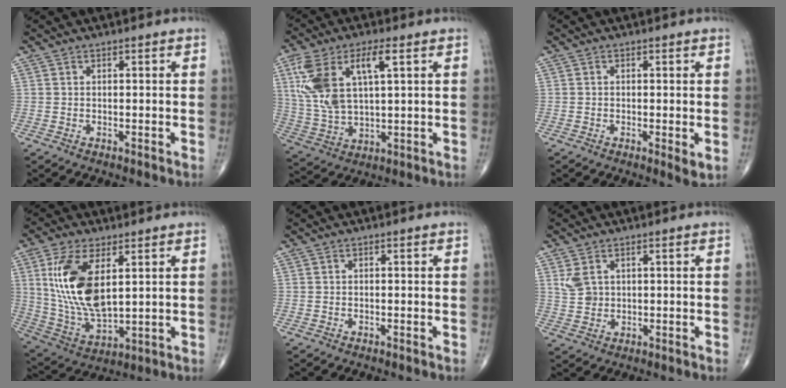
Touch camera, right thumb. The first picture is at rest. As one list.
[{"total": 14.9, "force": [4.8, 6.4, 12.6], "torque": [-0.268, 0.002, 0.100]}, {"total": 2.4, "force": [-0.4, 0.6, 2.3], "torque": [-0.040, -0.010, -0.010]}, {"total": 15.9, "force": [4.4, 7.5, 13.4], "torque": [-0.268, -0.021, 0.097]}, {"total": 0.0}, {"total": 3.7, "force": [1.5, 2.7, 2.1], "torque": [-0.036, -0.004, 0.040]}]